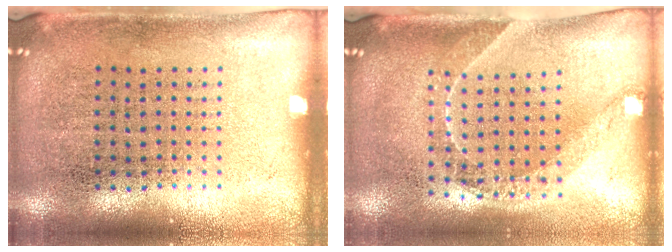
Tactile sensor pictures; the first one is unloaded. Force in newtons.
{"total": 1.4, "press": 1.2, "slide": 0.7}